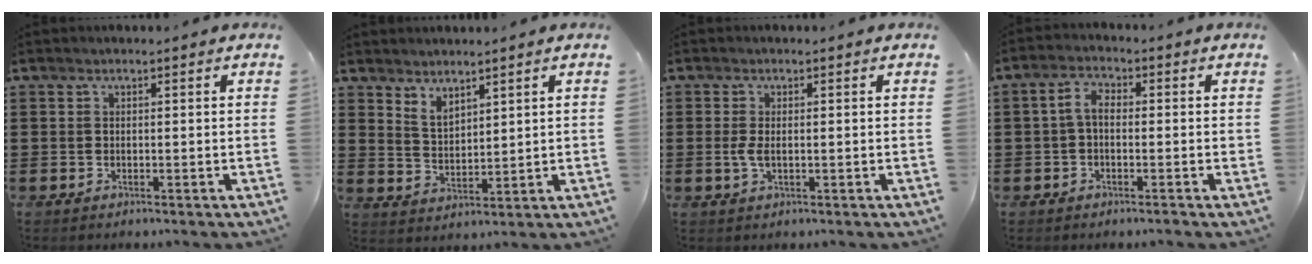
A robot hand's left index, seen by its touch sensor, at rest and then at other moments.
{"total": 3.3, "force": [3.0, 1.0, 0.7], "torque": [-0.022, -0.004, 0.057]}
{"total": 2.1, "force": [-0.2, 0.8, 1.9], "torque": [-0.052, -0.005, -0.009]}
{"total": 4.0, "force": [-0.6, 1.9, 3.4], "torque": [-0.071, 0.010, -0.016]}